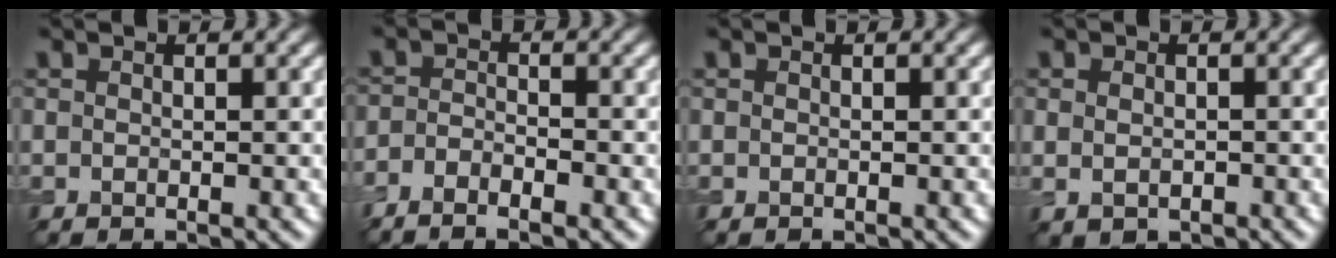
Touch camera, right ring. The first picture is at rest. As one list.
[{"total": 2.7, "force": [-2.0, 0.6, 1.7], "torque": [-0.040, -0.002, -0.042]}, {"total": 0.0}, {"total": 1.4, "force": [-0.2, 1.1, 1.0], "torque": [-0.017, -0.004, 0.002]}]